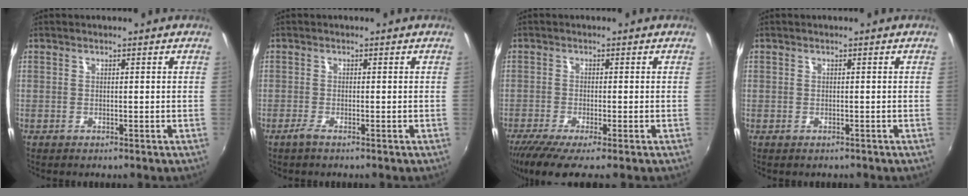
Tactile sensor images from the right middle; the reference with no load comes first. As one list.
[{"total": 1.6, "force": [-1.2, 0.2, 1.0], "torque": [-0.024, -0.005, -0.025]}, {"total": 6.7, "force": [-5.1, 0.2, 4.4], "torque": [-0.102, -0.034, -0.092]}, {"total": 0.8, "force": [-0.5, 0.7, 0.0], "torque": [-0.001, -0.003, -0.006]}]